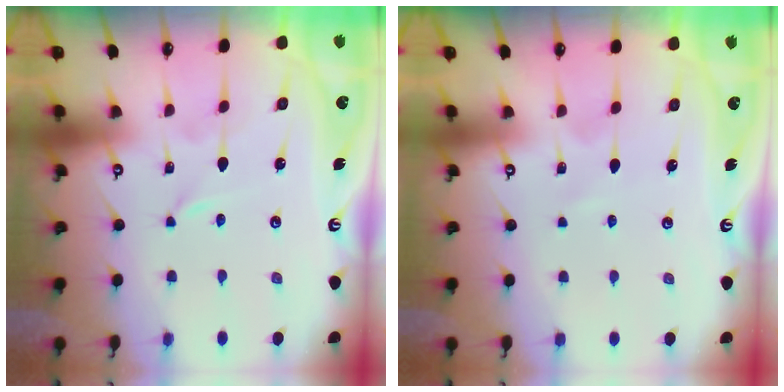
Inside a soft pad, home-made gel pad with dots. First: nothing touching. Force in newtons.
{"total": 1.6, "press": 1.6, "slide": 0.2}